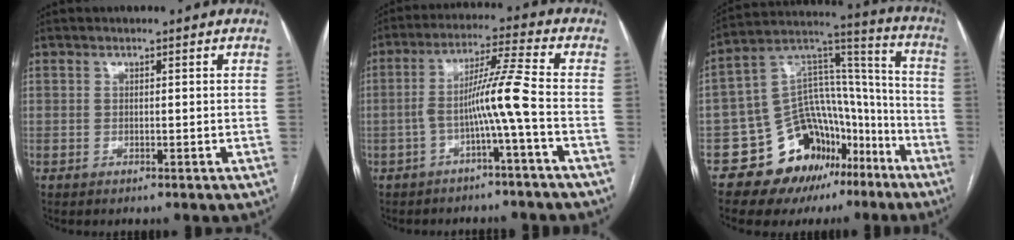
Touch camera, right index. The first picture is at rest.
{"total": 7.3, "force": [-2.3, -1.7, 6.7], "torque": [-0.124, 0.022, -0.041]}
{"total": 17.3, "force": [-10.3, 10.9, 8.7], "torque": [-0.123, 0.076, -0.158]}